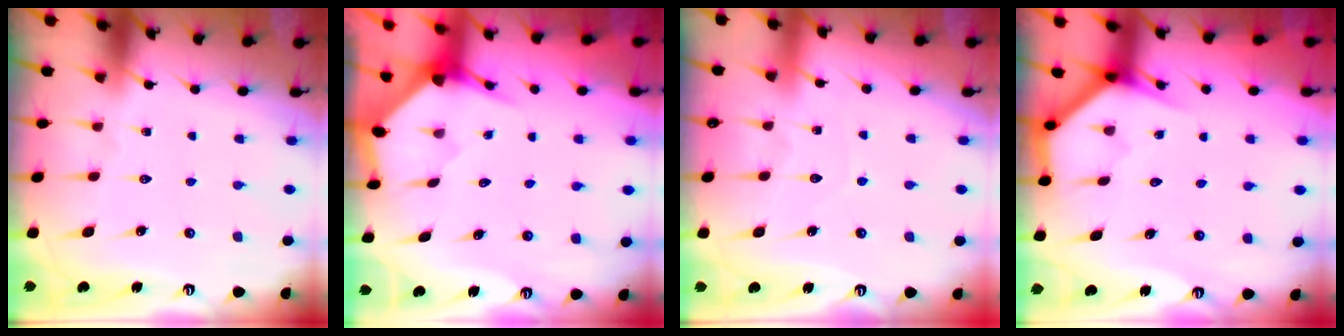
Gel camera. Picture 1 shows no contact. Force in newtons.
{"total": 3.3, "press": 3.3, "slide": 0.3}
{"total": 4.0, "press": 3.9, "slide": 0.4}
{"total": 3.9, "press": 3.9, "slide": 0.3}